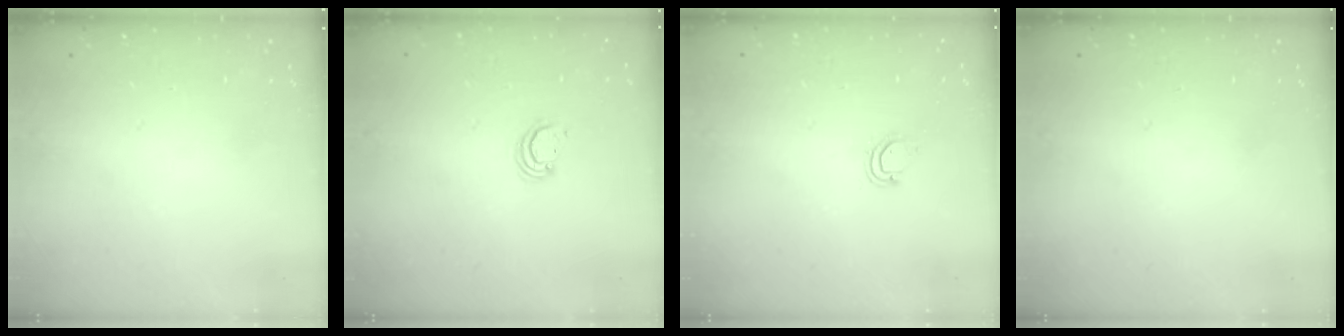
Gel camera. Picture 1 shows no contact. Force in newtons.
{"total": 2.1, "press": 2.1, "slide": 0.1}
{"total": 4.7, "press": 4.7, "slide": 0.2}
{"total": 0.0}